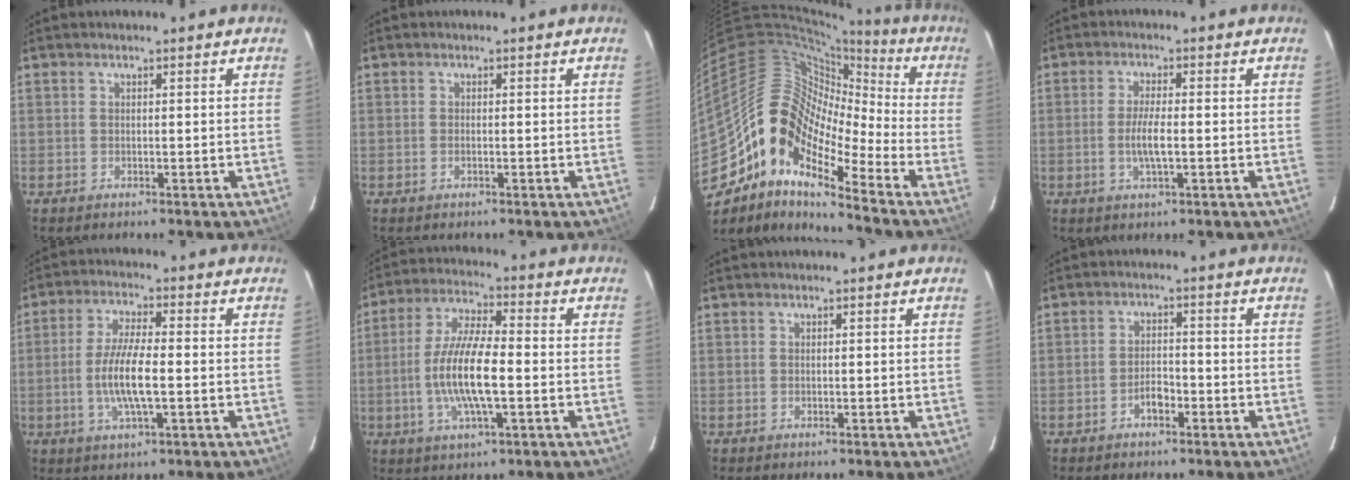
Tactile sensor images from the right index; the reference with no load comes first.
{"total": 0.5, "force": [-0.1, 0.1, 0.5], "torque": [-0.011, 0.001, -0.004]}
{"total": 15.3, "force": [-8.8, 7.0, 10.4], "torque": [-0.172, 0.005, -0.188]}
{"total": 4.4, "force": [-0.9, 0.8, 4.2], "torque": [-0.080, -0.005, -0.014]}
{"total": 8.4, "force": [-1.5, 1.8, 8.1], "torque": [-0.161, -0.004, -0.030]}
{"total": 12.1, "force": [-2.2, 3.0, 11.5], "torque": [-0.232, -0.001, -0.043]}
{"total": 0.0}
{"total": 3.0, "force": [-1.9, 1.5, 1.9], "torque": [-0.036, 0.006, -0.032]}